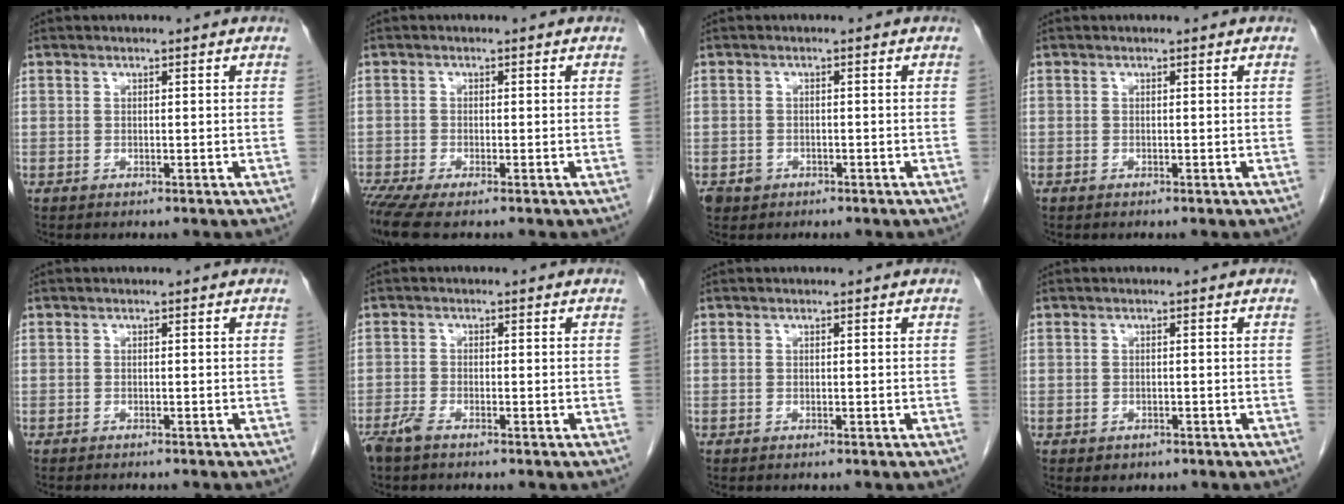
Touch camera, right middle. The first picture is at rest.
{"total": 4.7, "force": [-3.5, 0.6, 3.1], "torque": [-0.059, -0.011, -0.066]}
{"total": 2.0, "force": [-1.1, 1.6, 0.4], "torque": [-0.009, 0.004, -0.015]}
{"total": 0.0}
{"total": 3.4, "force": [-3.2, 0.5, 1.3], "torque": [-0.017, -0.003, -0.039]}
{"total": 2.7, "force": [-2.1, 0.5, 1.6], "torque": [-0.038, -0.004, -0.042]}
{"total": 0.0}
{"total": 1.4, "force": [-0.8, 1.1, 0.5], "torque": [-0.009, 0.002, -0.004]}